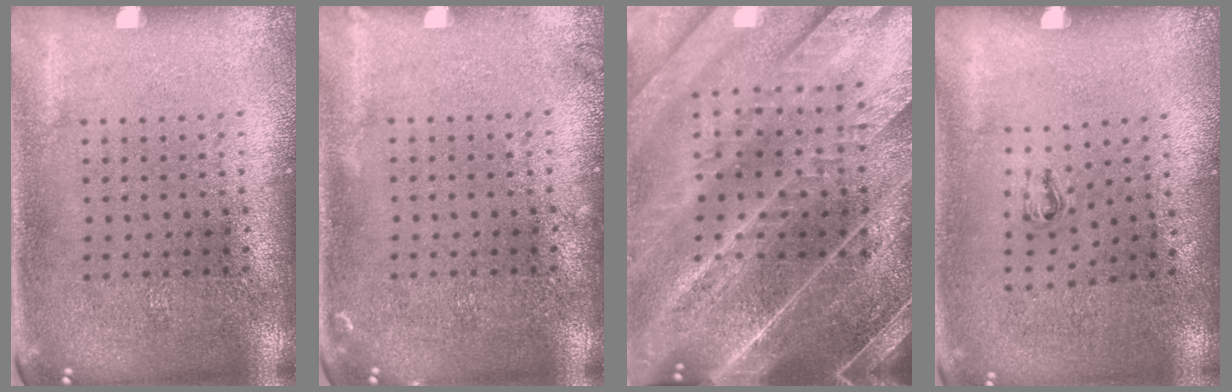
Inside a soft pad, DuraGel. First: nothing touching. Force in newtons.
{"total": 0.7, "press": 0.7, "slide": 0.2}
{"total": 4.9, "press": 4.2, "slide": 2.4}
{"total": 0.6, "press": 0.2, "slide": 0.5}